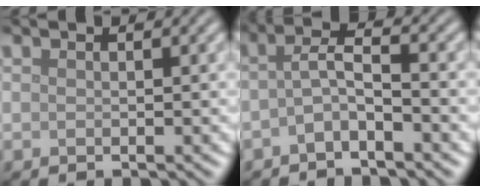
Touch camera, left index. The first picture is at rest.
{"total": 2.4, "force": [-1.1, 0.6, 2.1], "torque": [-0.042, 0.011, -0.029]}